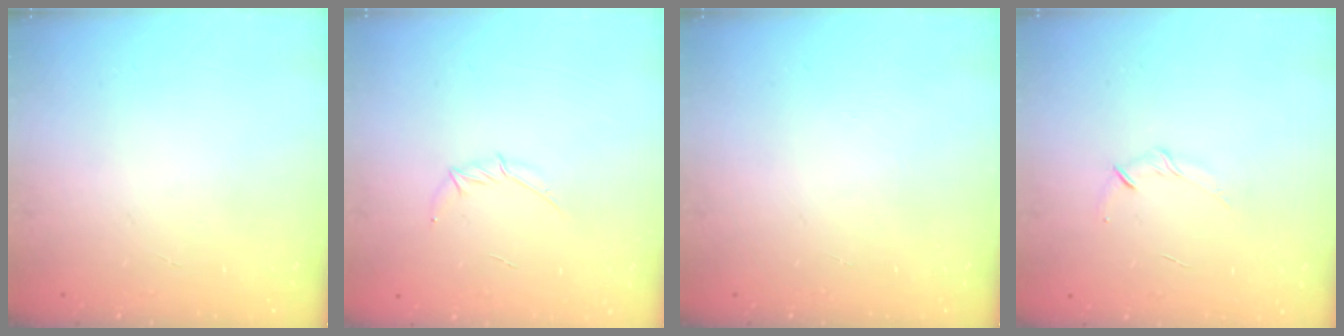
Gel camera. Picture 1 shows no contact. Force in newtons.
{"total": 4.1, "press": 3.9, "slide": 1.0}
{"total": 0.0}
{"total": 3.7, "press": 3.6, "slide": 1.1}